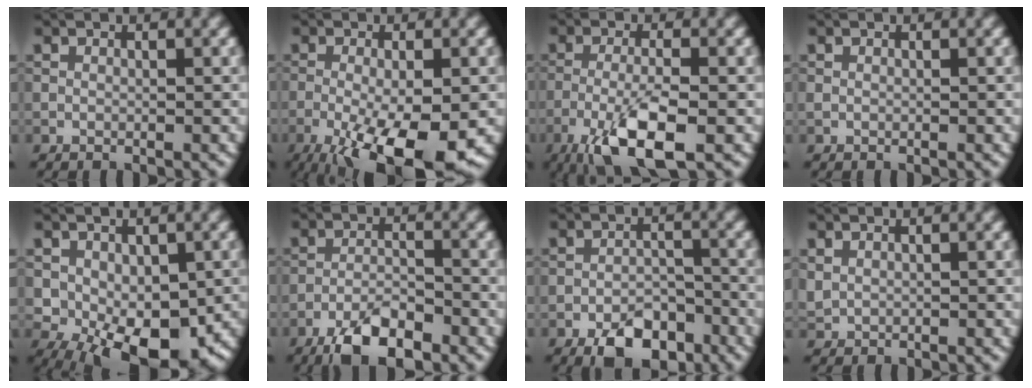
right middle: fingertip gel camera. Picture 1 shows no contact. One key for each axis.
{"total": 10.3, "fx": -4.2, "fy": 3.1, "fz": 8.9, "tx": -0.156, "ty": -0.017, "tz": -0.059}
{"total": 6.5, "fx": -3.4, "fy": 1.5, "fz": 5.4, "tx": -0.107, "ty": -0.003, "tz": -0.069}
{"total": 0.0}
{"total": 8.2, "fx": -2.2, "fy": 4.9, "fz": 6.2, "tx": -0.096, "ty": -0.013, "tz": -0.035}
{"total": 5.6, "fx": -4.0, "fy": 1.7, "fz": 3.5, "tx": -0.062, "ty": -0.001, "tz": -0.074}
{"total": 5.3, "fx": -3.5, "fy": 2.6, "fz": 3.0, "tx": -0.038, "ty": -0.003, "tz": -0.057}
{"total": 0.7, "fx": 0.5, "fy": 0.5, "fz": 0.2, "tx": -0.007, "ty": 0.000, "tz": 0.014}